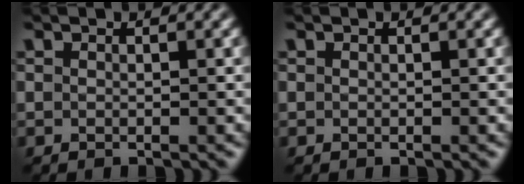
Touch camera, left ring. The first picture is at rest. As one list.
[{"total": 0.0}]